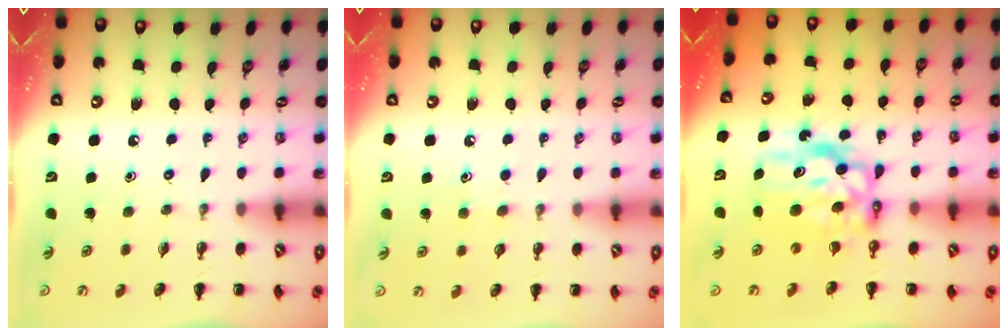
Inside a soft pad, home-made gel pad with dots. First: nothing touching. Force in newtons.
{"total": 4.6, "press": 4.4, "slide": 1.4}
{"total": 9.1, "press": 8.9, "slide": 2.0}